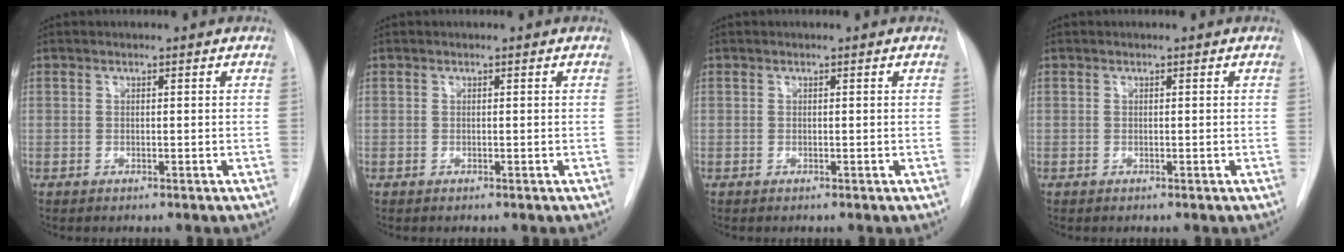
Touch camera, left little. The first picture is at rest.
{"total": 0.0}
{"total": 0.0}
{"total": 0.0}